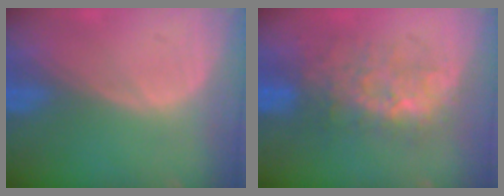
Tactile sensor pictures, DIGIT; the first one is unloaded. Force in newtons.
{"total": 7.7, "press": 7.5, "slide": 1.5}